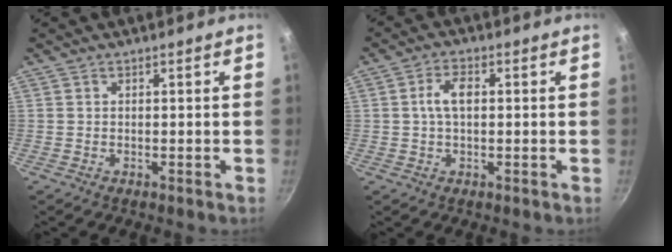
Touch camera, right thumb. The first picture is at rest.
{"total": 4.6, "force": [0.4, 2.5, 3.8], "torque": [-0.072, 0.013, 0.004]}